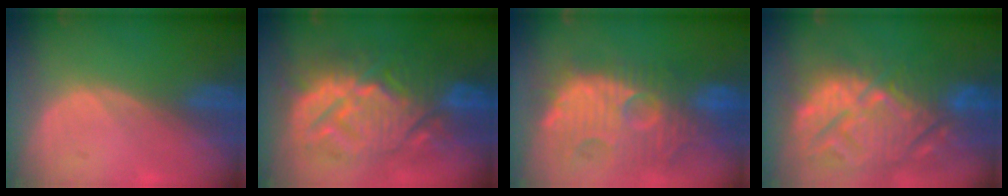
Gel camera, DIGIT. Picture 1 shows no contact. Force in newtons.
{"total": 13.9, "press": 13.8, "slide": 1.4}
{"total": 13.5, "press": 12.3, "slide": 5.5}
{"total": 15.2, "press": 13.0, "slide": 7.8}